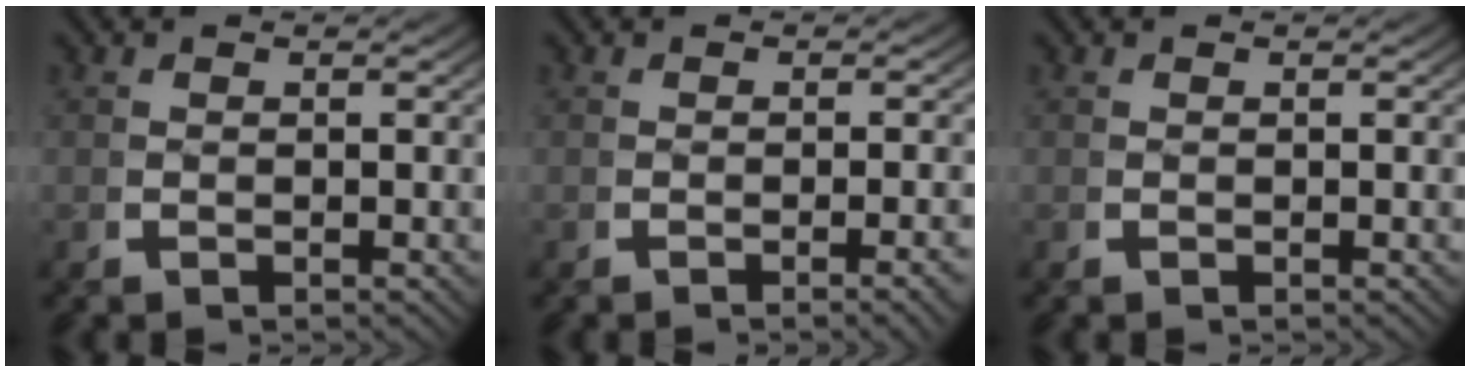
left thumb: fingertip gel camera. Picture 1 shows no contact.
{"total": 1.6, "force": [-0.7, 0.0, 1.5], "torque": [-0.023, 0.008, -0.014]}
{"total": 0.0}